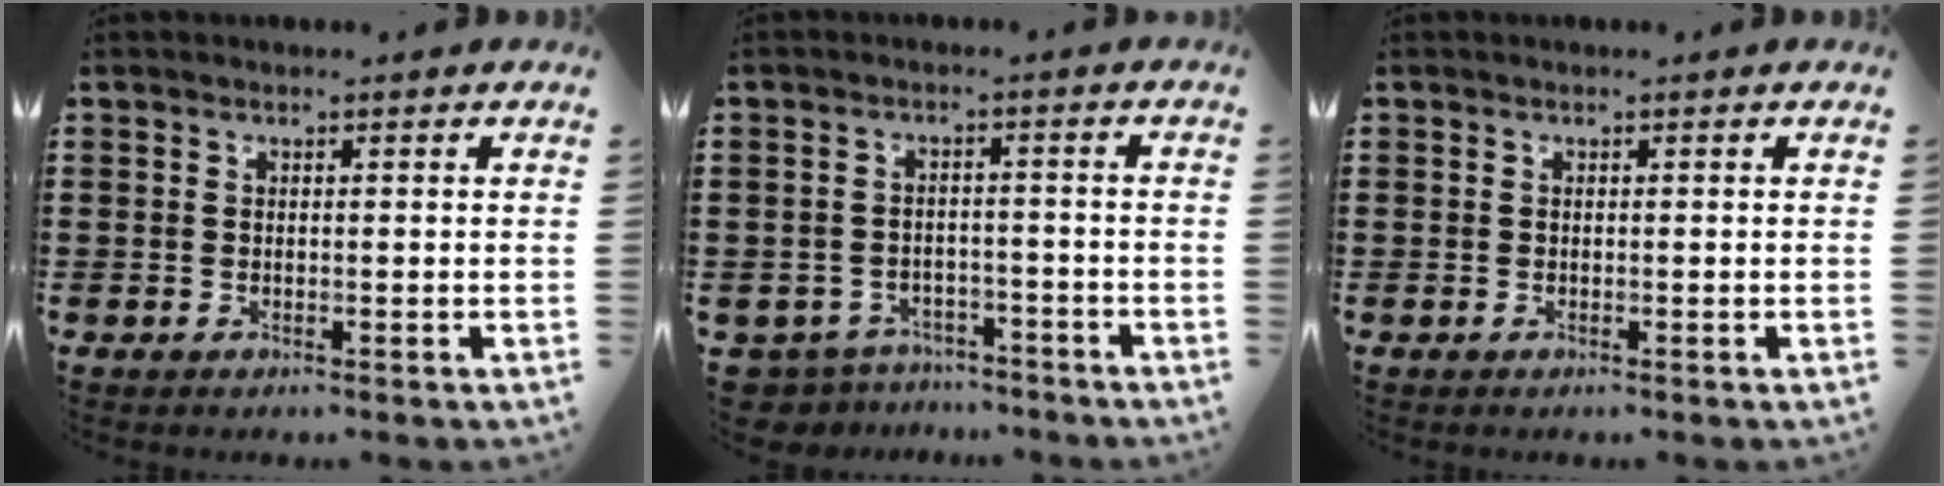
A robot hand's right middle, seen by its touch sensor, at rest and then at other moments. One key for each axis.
{"total": 3.9, "fx": -3.8, "fy": 0.9, "fz": -0.1, "tx": -0.021, "ty": -0.002, "tz": -0.086}
{"total": 0.0}